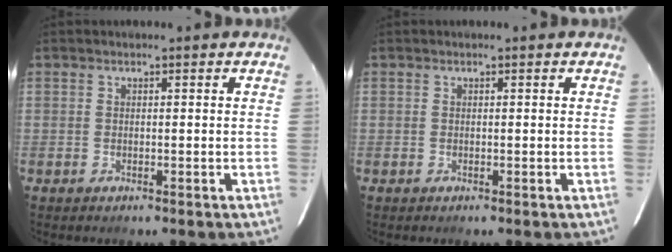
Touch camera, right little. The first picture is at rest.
{"total": 0.0}